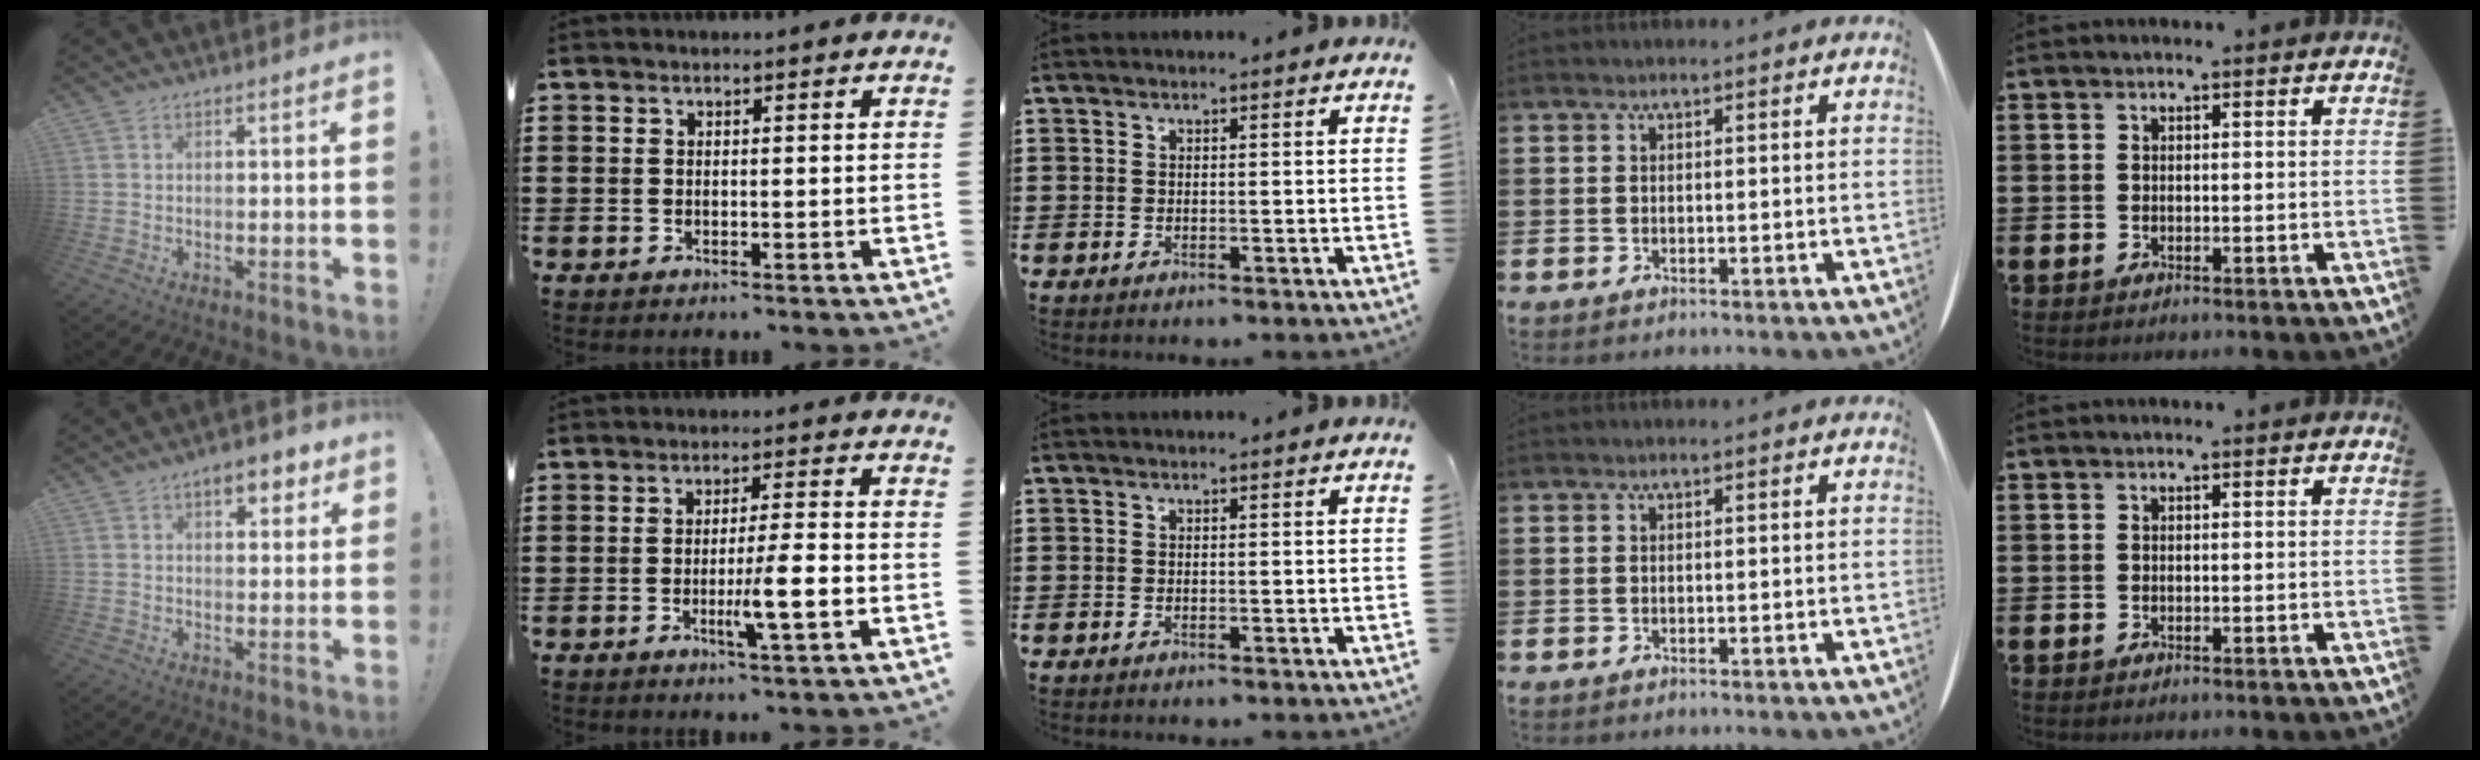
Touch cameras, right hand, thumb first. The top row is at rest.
{"thumb": {"total": 6.6, "force": [3.7, 3.3, 4.4], "torque": [-0.044, -0.012, 0.059]}, "index": {"total": 6.5, "force": [-1.8, 0.2, 6.2], "torque": [-0.108, -0.012, -0.033]}}